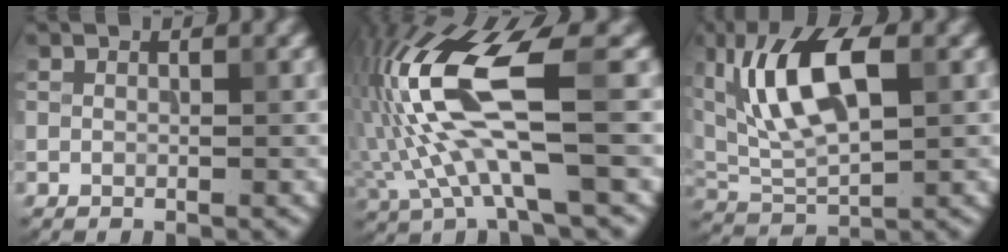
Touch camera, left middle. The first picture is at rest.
{"total": 10.7, "force": [0.4, 3.1, 10.2], "torque": [-0.223, 0.009, 0.008]}
{"total": 8.7, "force": [2.4, 3.7, 7.5], "torque": [-0.142, 0.010, 0.039]}